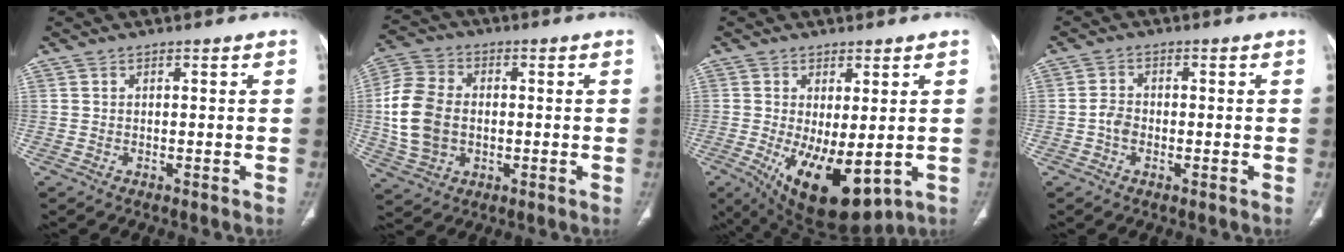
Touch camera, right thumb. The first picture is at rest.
{"total": 13.1, "force": [-0.3, 9.7, 8.8], "torque": [-0.173, 0.012, -0.006]}
{"total": 13.9, "force": [-3.0, 6.1, 12.1], "torque": [-0.194, -0.024, -0.020]}
{"total": 2.7, "force": [-0.7, 1.9, 1.8], "torque": [-0.033, 0.008, -0.020]}